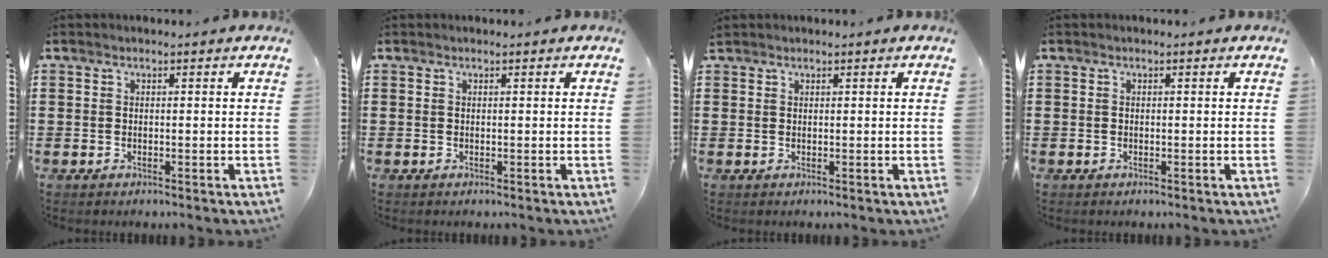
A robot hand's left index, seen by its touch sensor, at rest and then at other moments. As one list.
[{"total": 0.0}, {"total": 0.5, "force": [0.5, 0.2, 0.0], "torque": [-0.002, 0.001, 0.010]}, {"total": 0.0}]